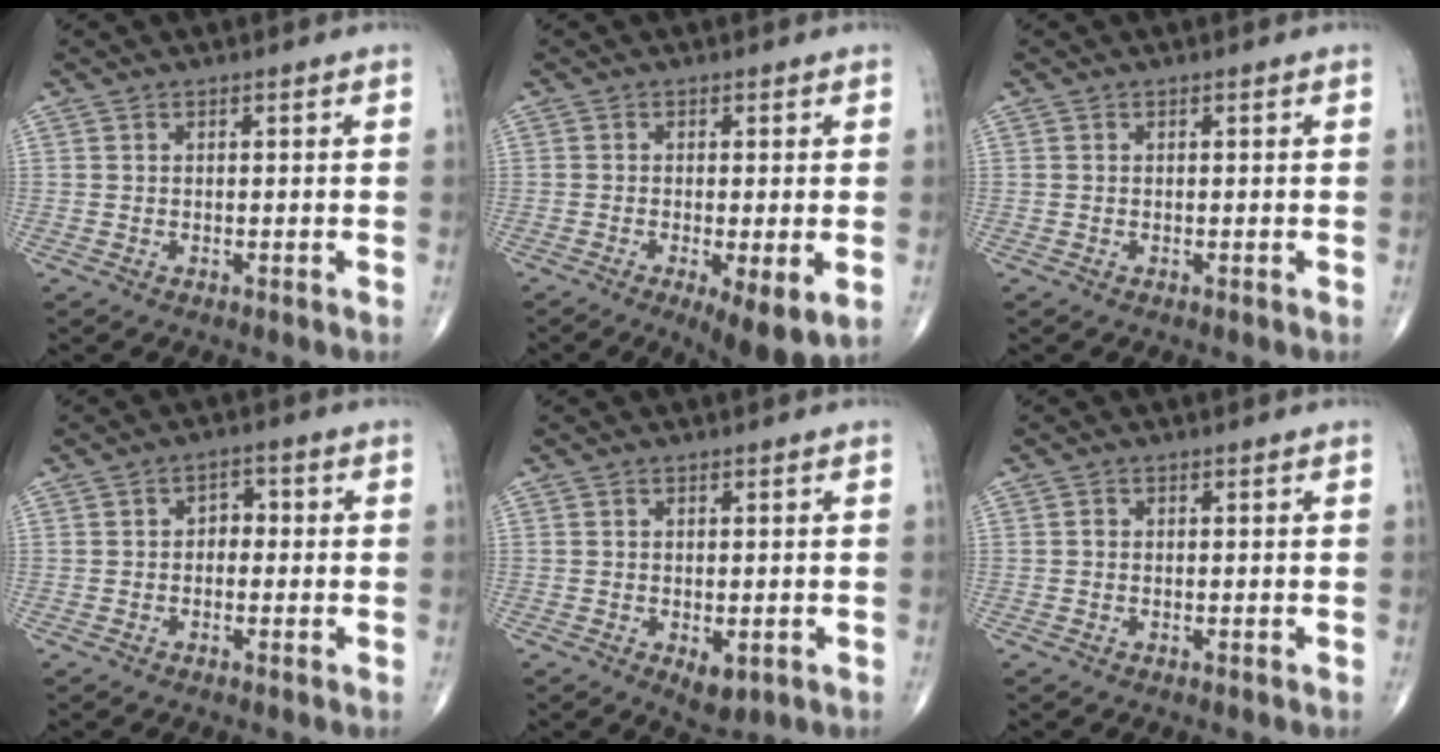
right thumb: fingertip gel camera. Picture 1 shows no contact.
{"total": 7.8, "force": [-2.5, 2.0, 7.1], "torque": [-0.110, -0.019, -0.038]}
{"total": 0.0}
{"total": 3.0, "force": [-0.1, 2.2, 2.1], "torque": [-0.011, 0.014, -0.009]}
{"total": 3.5, "force": [-1.0, 1.8, 2.8], "torque": [-0.035, -0.006, -0.007]}
{"total": 0.5, "force": [-0.1, 0.4, 0.2], "torque": [-0.003, 0.001, -0.005]}